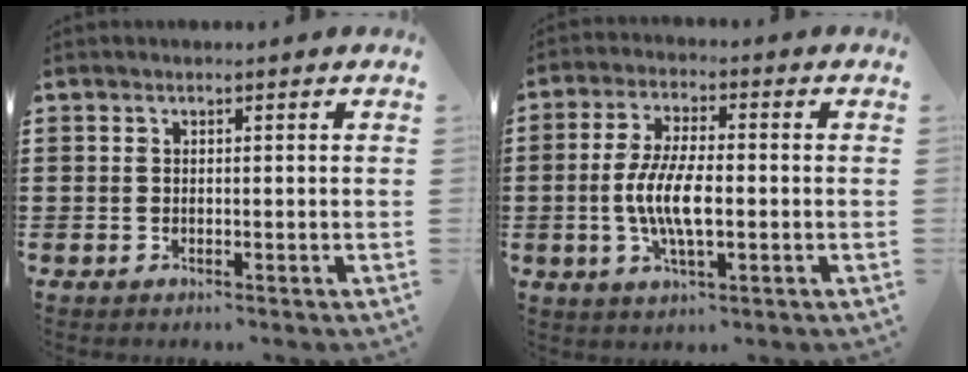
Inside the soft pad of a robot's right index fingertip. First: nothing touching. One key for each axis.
{"total": 7.7, "fx": -1.2, "fy": 2.6, "fz": 7.2, "tx": -0.158, "ty": -0.007, "tz": -0.029}